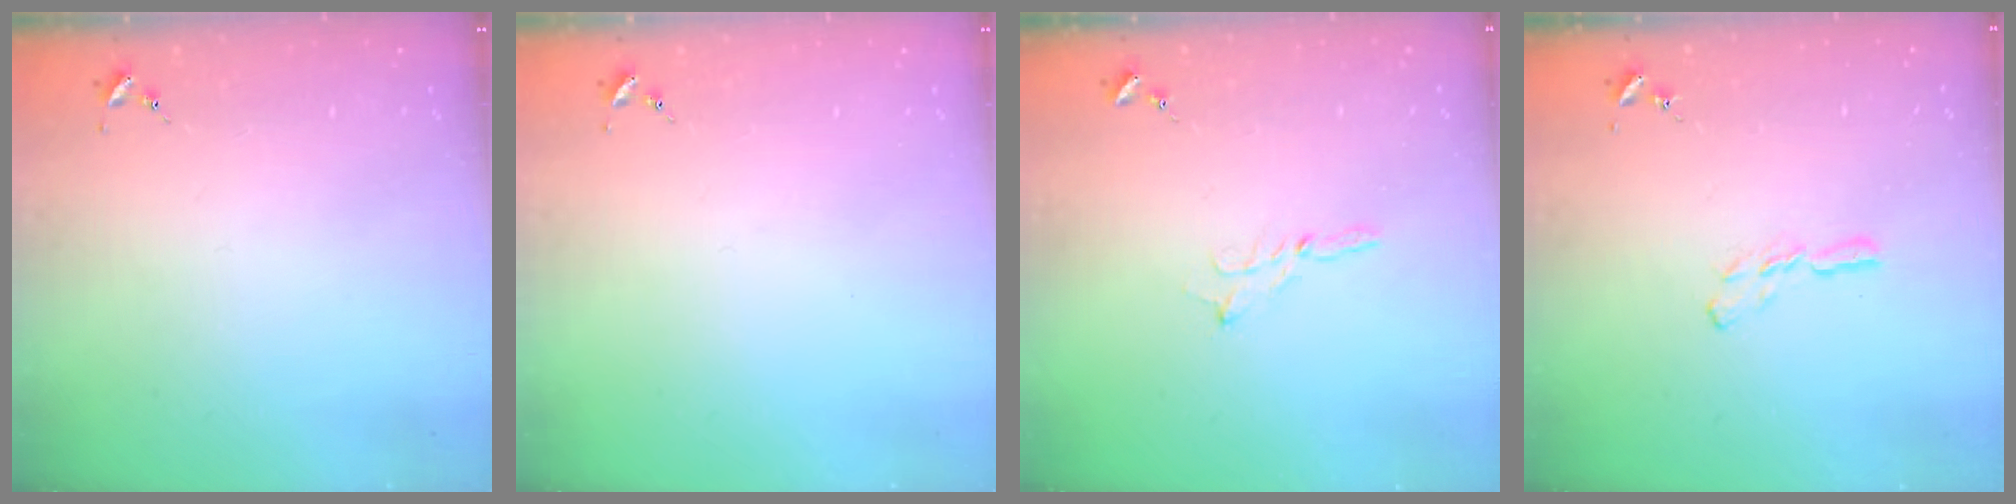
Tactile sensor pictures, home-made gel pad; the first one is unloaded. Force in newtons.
{"total": 0.0}
{"total": 2.3, "press": 2.3, "slide": 0.2}
{"total": 5.6, "press": 5.5, "slide": 0.4}